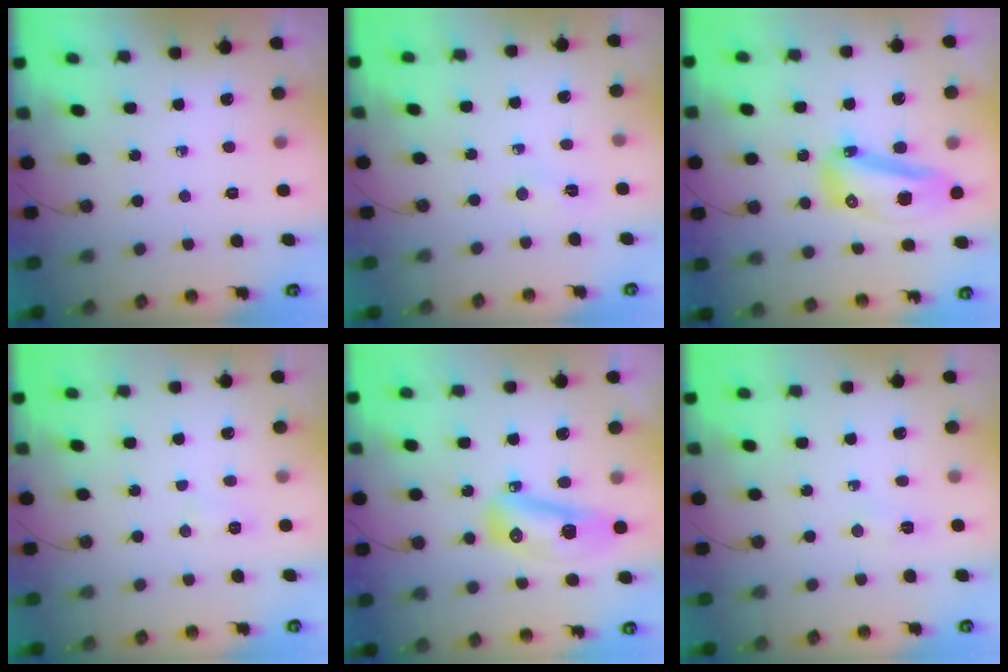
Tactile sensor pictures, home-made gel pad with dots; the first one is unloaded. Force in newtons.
{"total": 7.0, "press": 2.8, "slide": 6.4}
{"total": 13.5, "press": 13.4, "slide": 1.4}
{"total": 5.5, "press": 5.4, "slide": 0.6}
{"total": 12.3, "press": 12.2, "slide": 1.7}
{"total": 3.8, "press": 3.8, "slide": 0.5}